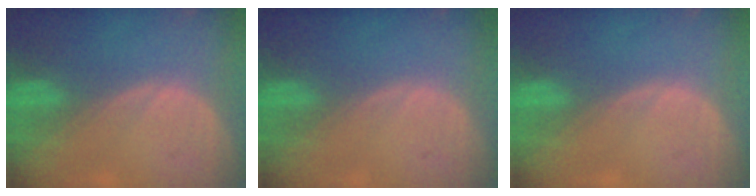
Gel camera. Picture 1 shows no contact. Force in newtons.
{"total": 0.0}
{"total": 0.0}